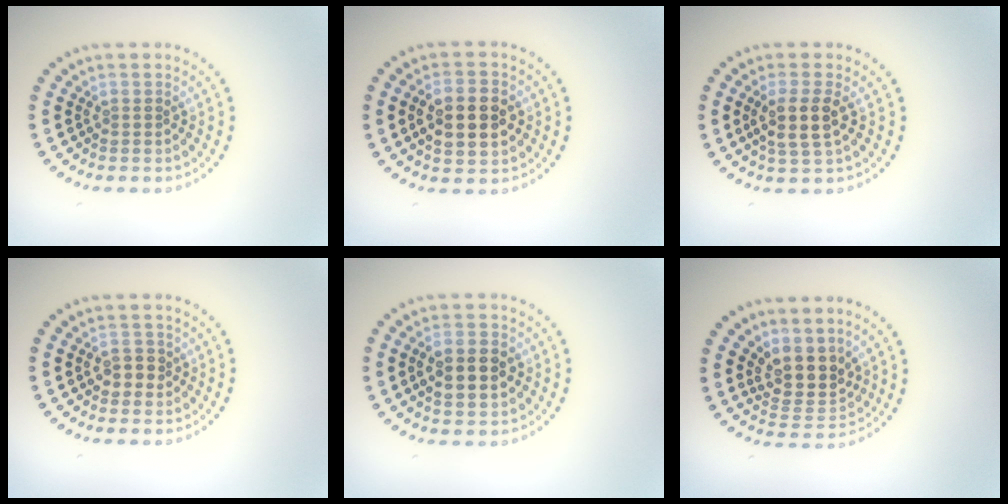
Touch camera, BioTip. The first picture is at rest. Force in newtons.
{"total": 5.2, "press": 5.2, "slide": 0.4}
{"total": 2.9, "press": 2.5, "slide": 1.5}
{"total": 1.9, "press": 1.8, "slide": 0.6}
{"total": 3.7, "press": 3.7, "slide": 0.2}
{"total": 3.7, "press": 3.0, "slide": 2.1}